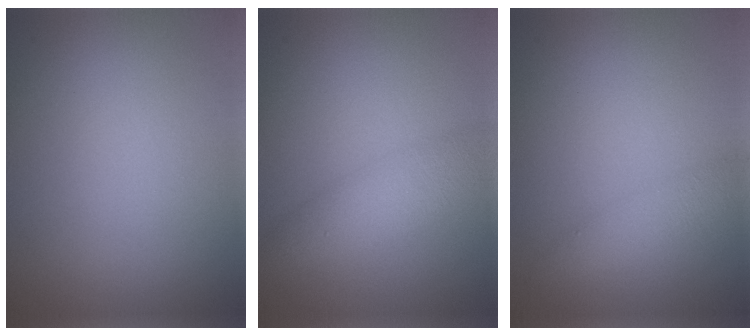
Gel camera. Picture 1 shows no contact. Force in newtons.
{"total": 3.7, "press": 3.7, "slide": 0.0}
{"total": 2.2, "press": 2.2, "slide": 0.1}